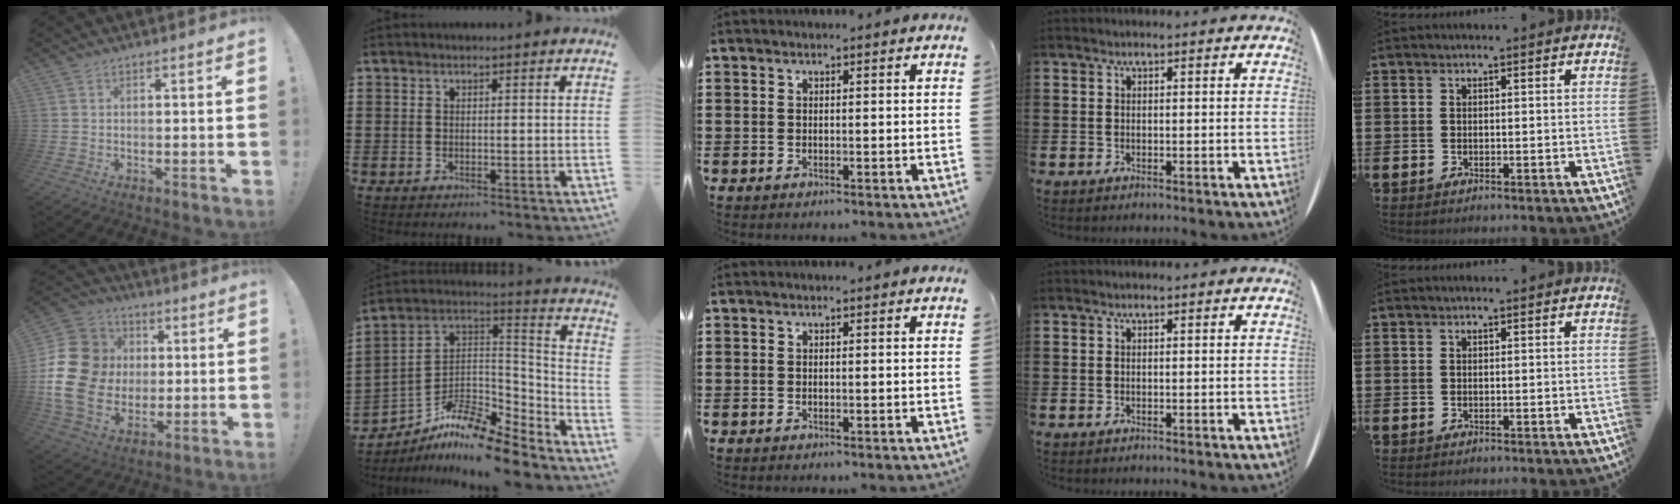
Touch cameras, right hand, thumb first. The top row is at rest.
{"thumb": {"total": 20.9, "force": [0.3, 17.6, 11.2], "torque": [-0.205, 0.017, 0.037]}, "index": {"total": 10.8, "force": [-9.3, 2.8, 4.7], "torque": [-0.096, 0.013, -0.184]}}